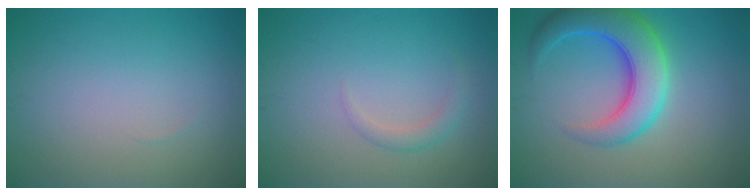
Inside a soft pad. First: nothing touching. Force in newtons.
{"total": 1.4, "press": 1.4, "slide": 0.1}
{"total": 7.4, "press": 7.4, "slide": 0.3}